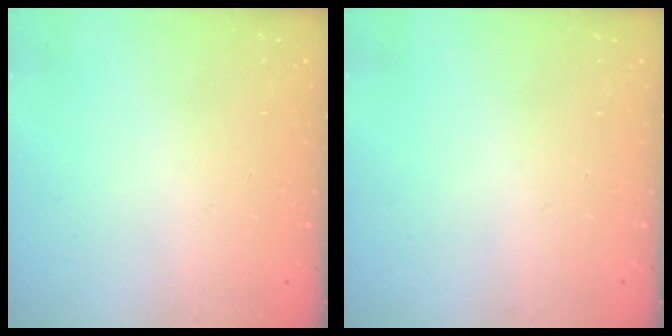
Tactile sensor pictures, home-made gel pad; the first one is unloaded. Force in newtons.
{"total": 0.0}